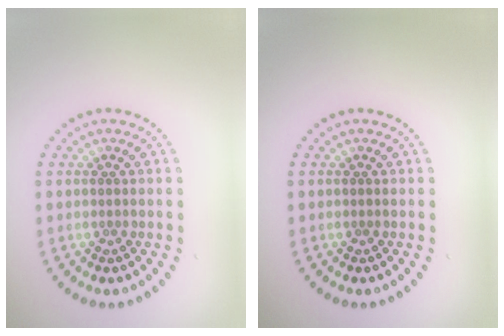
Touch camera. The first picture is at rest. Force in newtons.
{"total": 0.0}